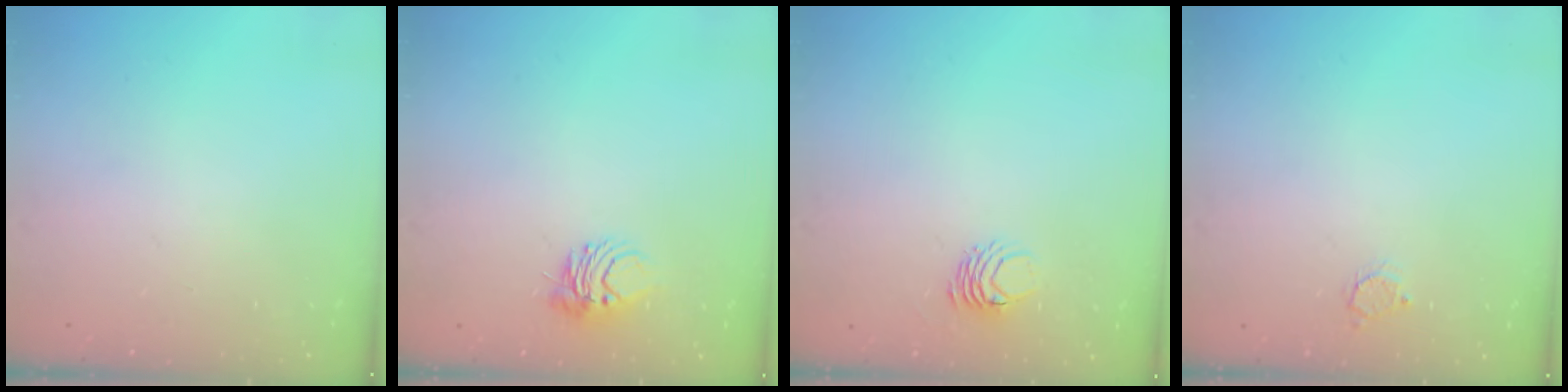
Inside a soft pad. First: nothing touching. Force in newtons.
{"total": 6.0, "press": 6.0, "slide": 0.6}
{"total": 4.2, "press": 4.2, "slide": 0.4}
{"total": 2.8, "press": 2.8, "slide": 0.3}